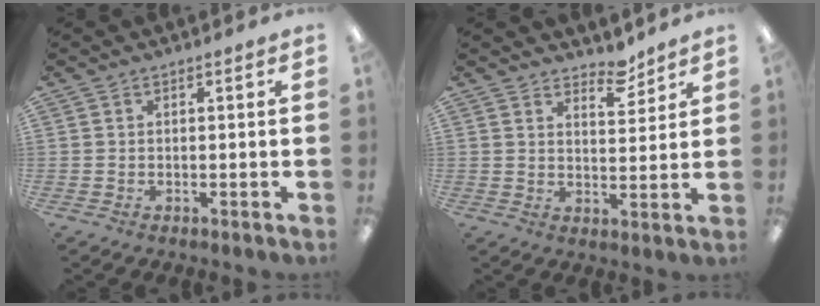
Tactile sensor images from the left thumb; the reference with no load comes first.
{"total": 5.9, "force": [5.2, 2.1, 1.7], "torque": [-0.006, -0.041, 0.089]}